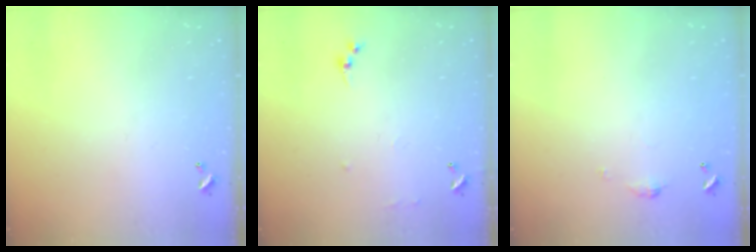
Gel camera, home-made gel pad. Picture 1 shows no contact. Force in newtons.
{"total": 6.4, "press": 6.4, "slide": 0.8}
{"total": 3.5, "press": 3.5, "slide": 0.6}